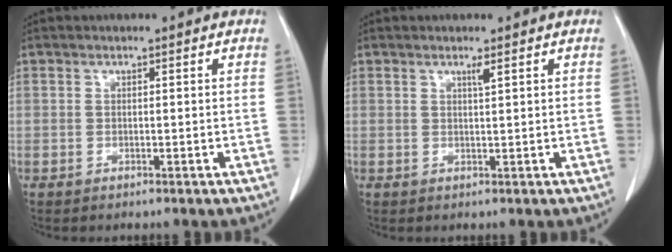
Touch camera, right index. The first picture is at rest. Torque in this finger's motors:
{"motor_torque": [0.12, -0.02, 0.00, 0.01]}